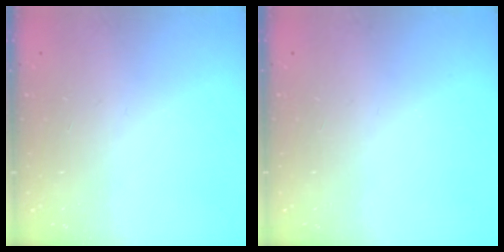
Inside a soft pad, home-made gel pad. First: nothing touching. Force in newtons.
{"total": 0.0}